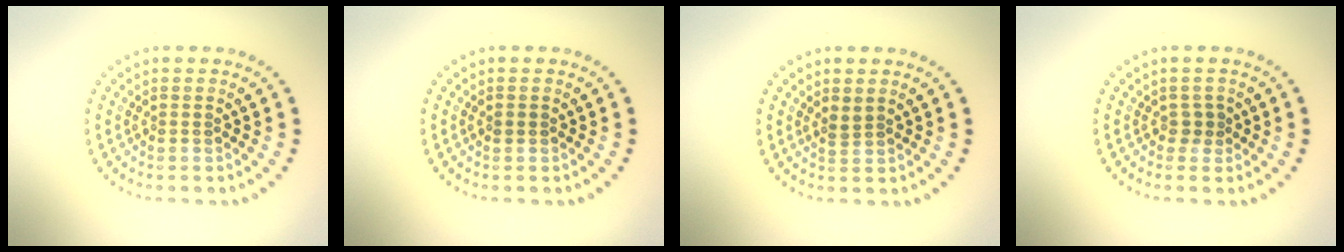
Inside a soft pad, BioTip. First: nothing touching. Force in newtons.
{"total": 0.7, "press": 0.7, "slide": 0.2}
{"total": 1.2, "press": 0.9, "slide": 0.9}
{"total": 1.1, "press": 0.9, "slide": 0.7}